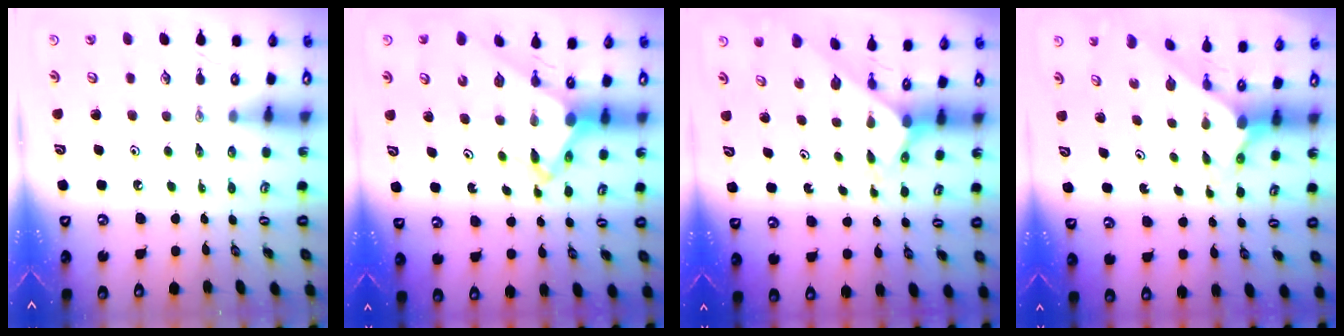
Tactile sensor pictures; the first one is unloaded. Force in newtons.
{"total": 7.1, "press": 7.1, "slide": 1.0}
{"total": 2.4, "press": 2.4, "slide": 0.2}
{"total": 1.7, "press": 1.7, "slide": 0.1}